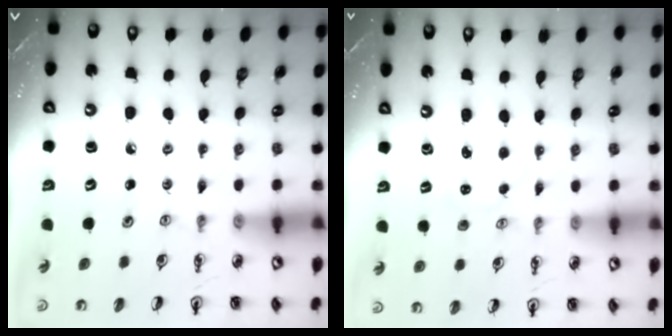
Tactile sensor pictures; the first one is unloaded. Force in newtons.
{"total": 0.0}